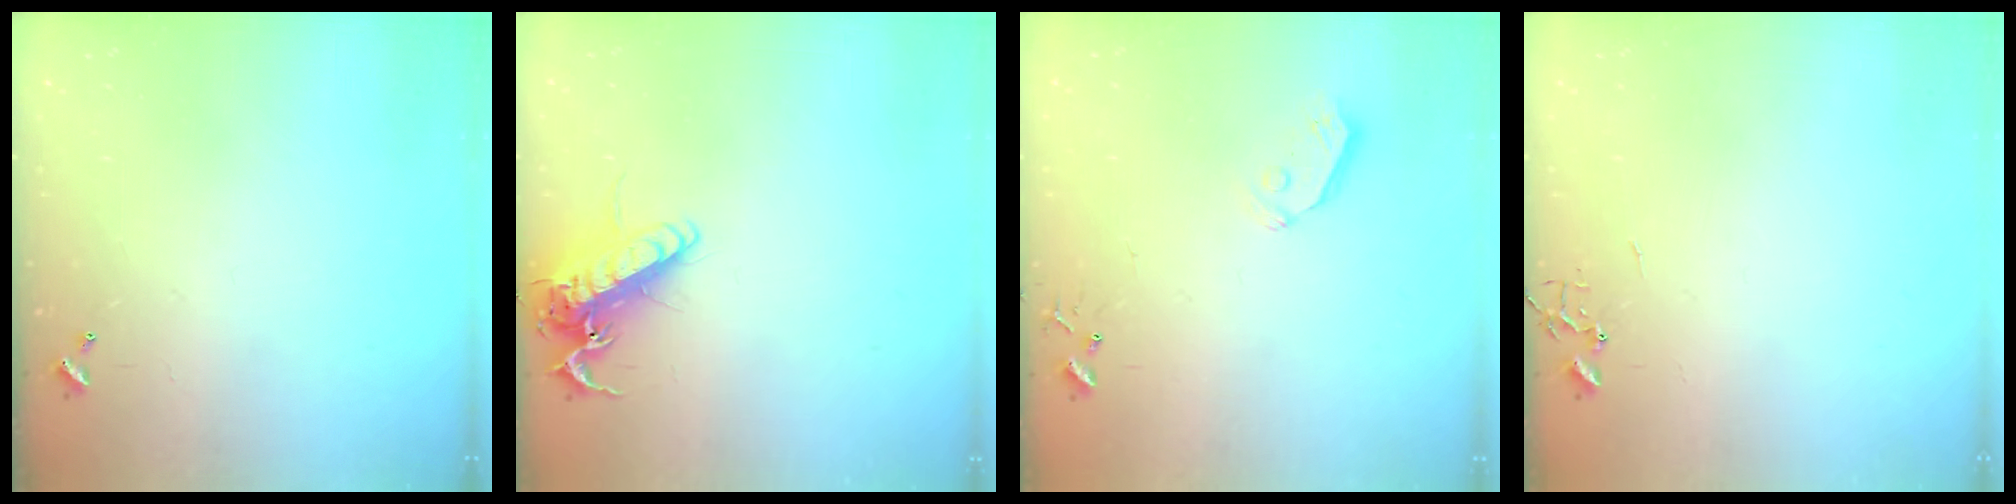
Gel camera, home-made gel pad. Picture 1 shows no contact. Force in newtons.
{"total": 13.4, "press": 13.2, "slide": 2.5}
{"total": 6.4, "press": 6.4, "slide": 0.6}
{"total": 0.0}